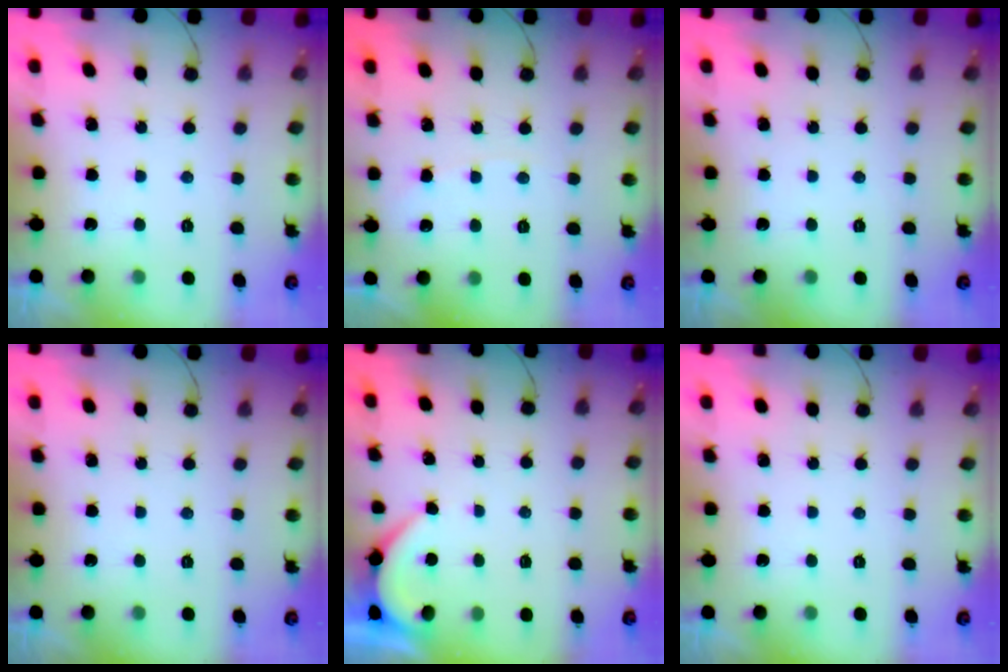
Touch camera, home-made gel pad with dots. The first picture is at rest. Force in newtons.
{"total": 3.1, "press": 3.0, "slide": 0.5}
{"total": 0.0}
{"total": 0.0}
{"total": 2.2, "press": 2.2, "slide": 0.4}
{"total": 0.0}